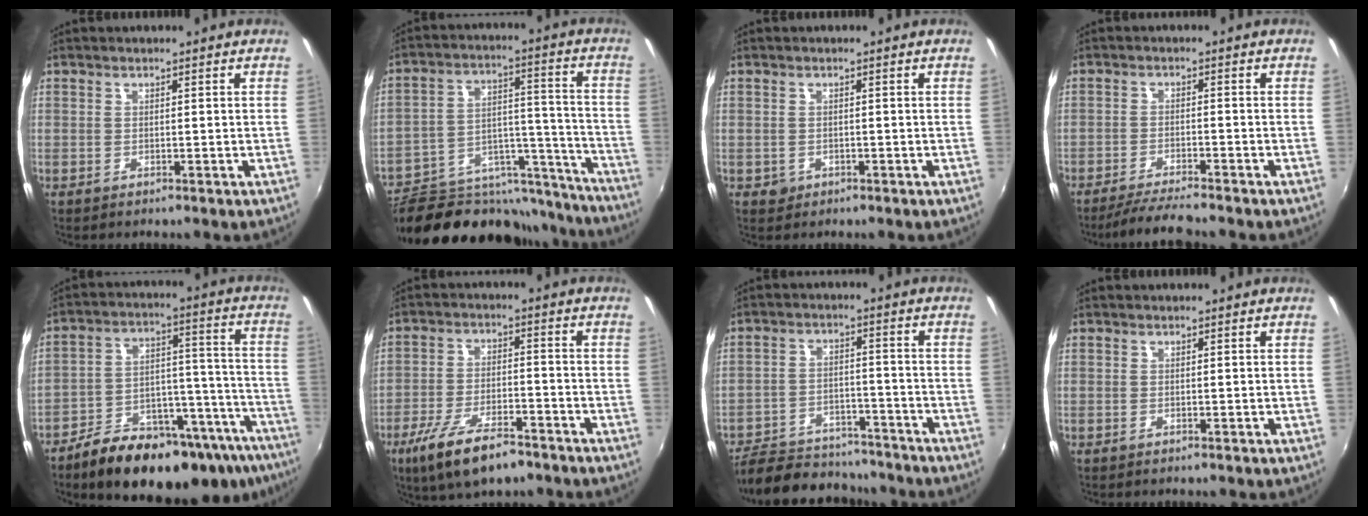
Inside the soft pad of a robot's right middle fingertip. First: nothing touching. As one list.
[{"total": 27.5, "force": [-23.0, 10.4, 10.9], "torque": [-0.189, 0.036, -0.308]}, {"total": 1.7, "force": [-0.6, 1.5, 0.4], "torque": [-0.009, -0.004, -0.006]}, {"total": 6.5, "force": [-5.9, 0.0, 2.8], "torque": [-0.072, -0.012, -0.102]}, {"total": 25.8, "force": [-18.3, 10.4, 15.0], "torque": [-0.221, 0.007, -0.242]}, {"total": 12.3, "force": [-8.3, 4.0, 8.2], "torque": [-0.179, -0.027, -0.145]}, {"total": 16.1, "force": [-14.0, 5.7, 5.5], "torque": [-0.134, 0.005, -0.202]}, {"total": 0.0}]